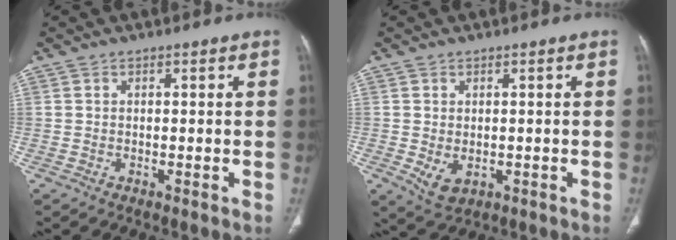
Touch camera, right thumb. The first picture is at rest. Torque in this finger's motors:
{"motor_torque": [-0.25, 0.31, 0.23, 0.37, 0.10]}